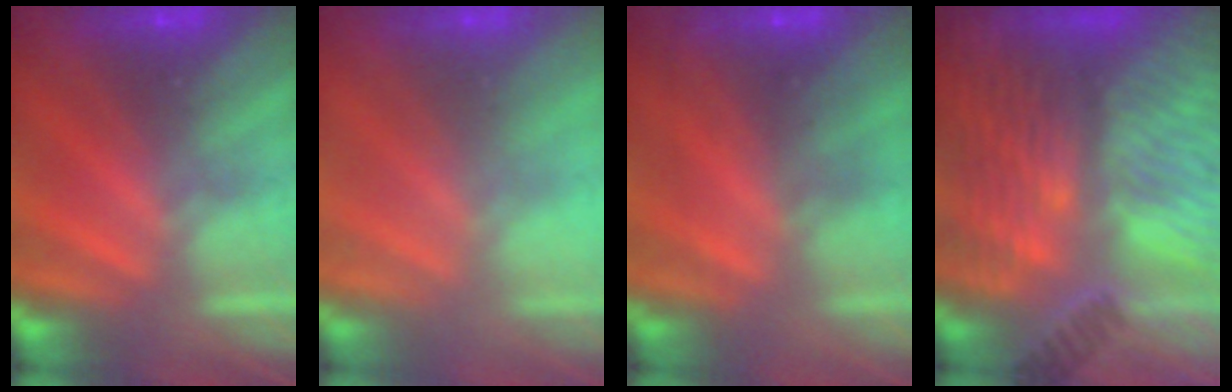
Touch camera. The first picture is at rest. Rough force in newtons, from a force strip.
{"total": 2.7}
{"total": 2.2}
{"total": 8.7}